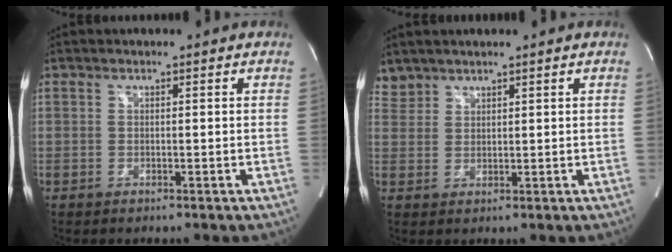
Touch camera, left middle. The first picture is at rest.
{"total": 2.6, "force": [2.4, 1.0, -0.4], "torque": [0.007, 0.012, 0.050]}